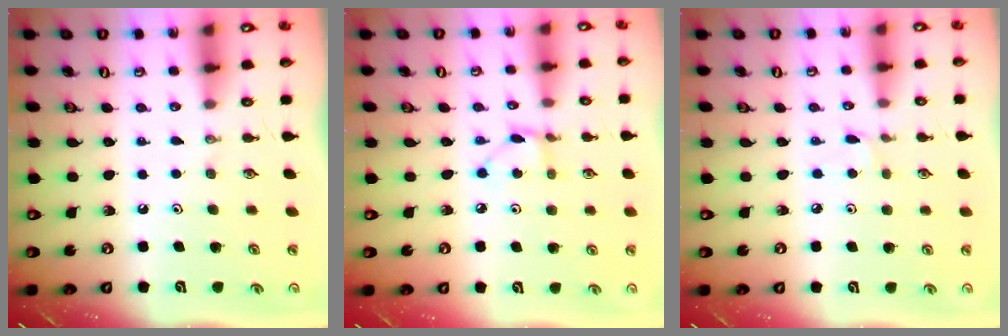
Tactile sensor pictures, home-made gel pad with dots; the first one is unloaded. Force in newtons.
{"total": 3.7, "press": 3.7, "slide": 0.4}
{"total": 2.3, "press": 2.3, "slide": 0.3}